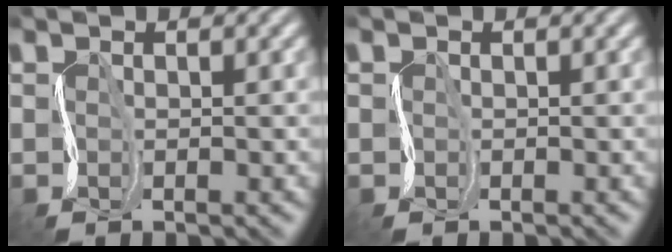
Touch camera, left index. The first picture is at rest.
{"total": 2.2, "force": [0.6, 2.0, 0.7], "torque": [-0.016, 0.009, -0.022]}